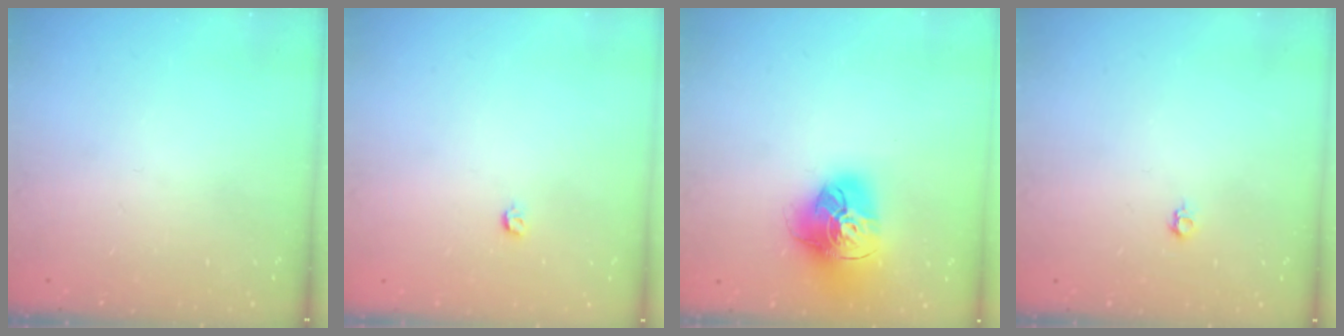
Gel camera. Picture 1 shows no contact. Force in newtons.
{"total": 3.2, "press": 3.2, "slide": 0.6}
{"total": 18.3, "press": 18.2, "slide": 2.1}
{"total": 4.0, "press": 4.0, "slide": 0.6}